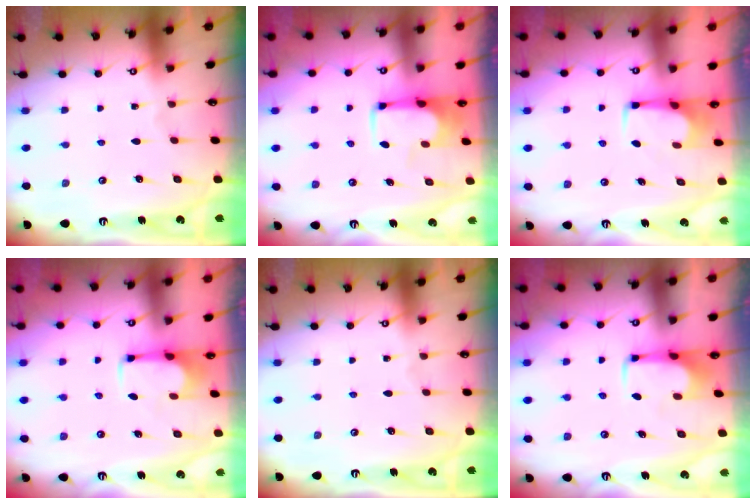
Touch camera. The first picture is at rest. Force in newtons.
{"total": 3.2, "press": 3.1, "slide": 0.5}
{"total": 2.7, "press": 2.7, "slide": 0.4}
{"total": 2.5, "press": 2.4, "slide": 0.8}
{"total": 0.0}
{"total": 2.0, "press": 1.9, "slide": 0.4}